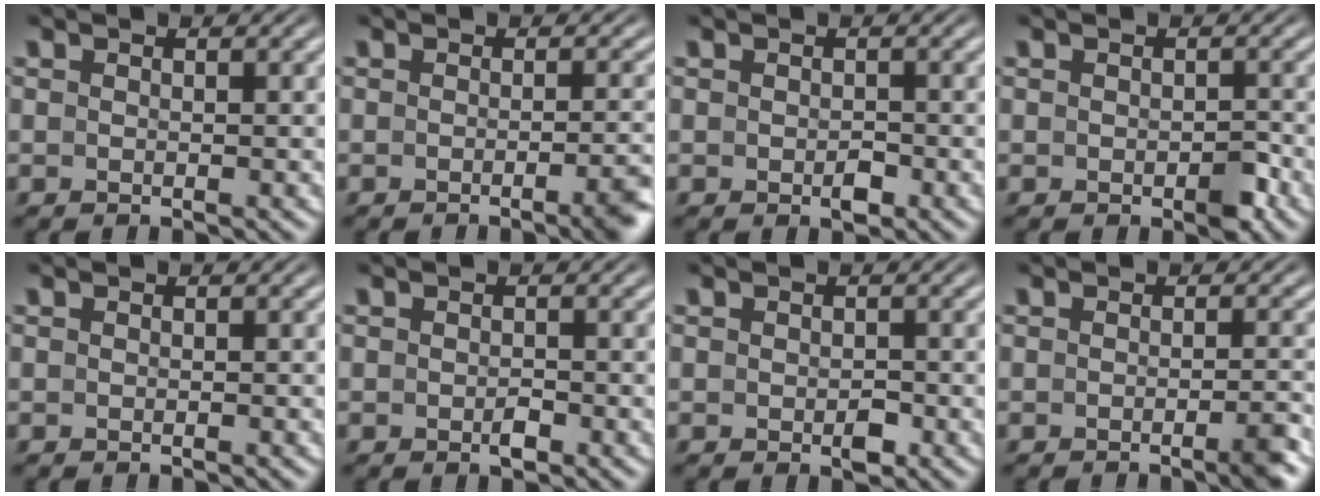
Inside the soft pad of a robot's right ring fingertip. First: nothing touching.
{"total": 2.5, "force": [-1.5, -0.1, 2.0], "torque": [-0.022, 0.006, -0.029]}
{"total": 1.1, "force": [-0.5, 0.6, 0.8], "torque": [-0.011, -0.005, -0.005]}
{"total": 1.5, "force": [-0.8, 0.8, 1.1], "torque": [-0.014, -0.004, -0.011]}
{"total": 0.0}
{"total": 1.0, "force": [-0.5, 0.3, 0.8], "torque": [-0.011, -0.004, -0.007]}
{"total": 1.3, "force": [-0.5, 0.8, 0.8], "torque": [-0.012, -0.006, -0.004]}
{"total": 1.9, "force": [-1.3, -0.1, 1.4], "torque": [-0.020, 0.006, -0.025]}